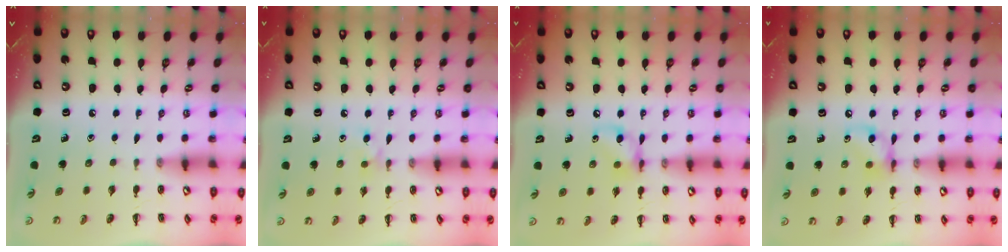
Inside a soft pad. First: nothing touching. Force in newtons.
{"total": 4.1, "press": 3.8, "slide": 1.6}
{"total": 7.8, "press": 7.7, "slide": 0.9}
{"total": 7.8, "press": 7.7, "slide": 0.9}